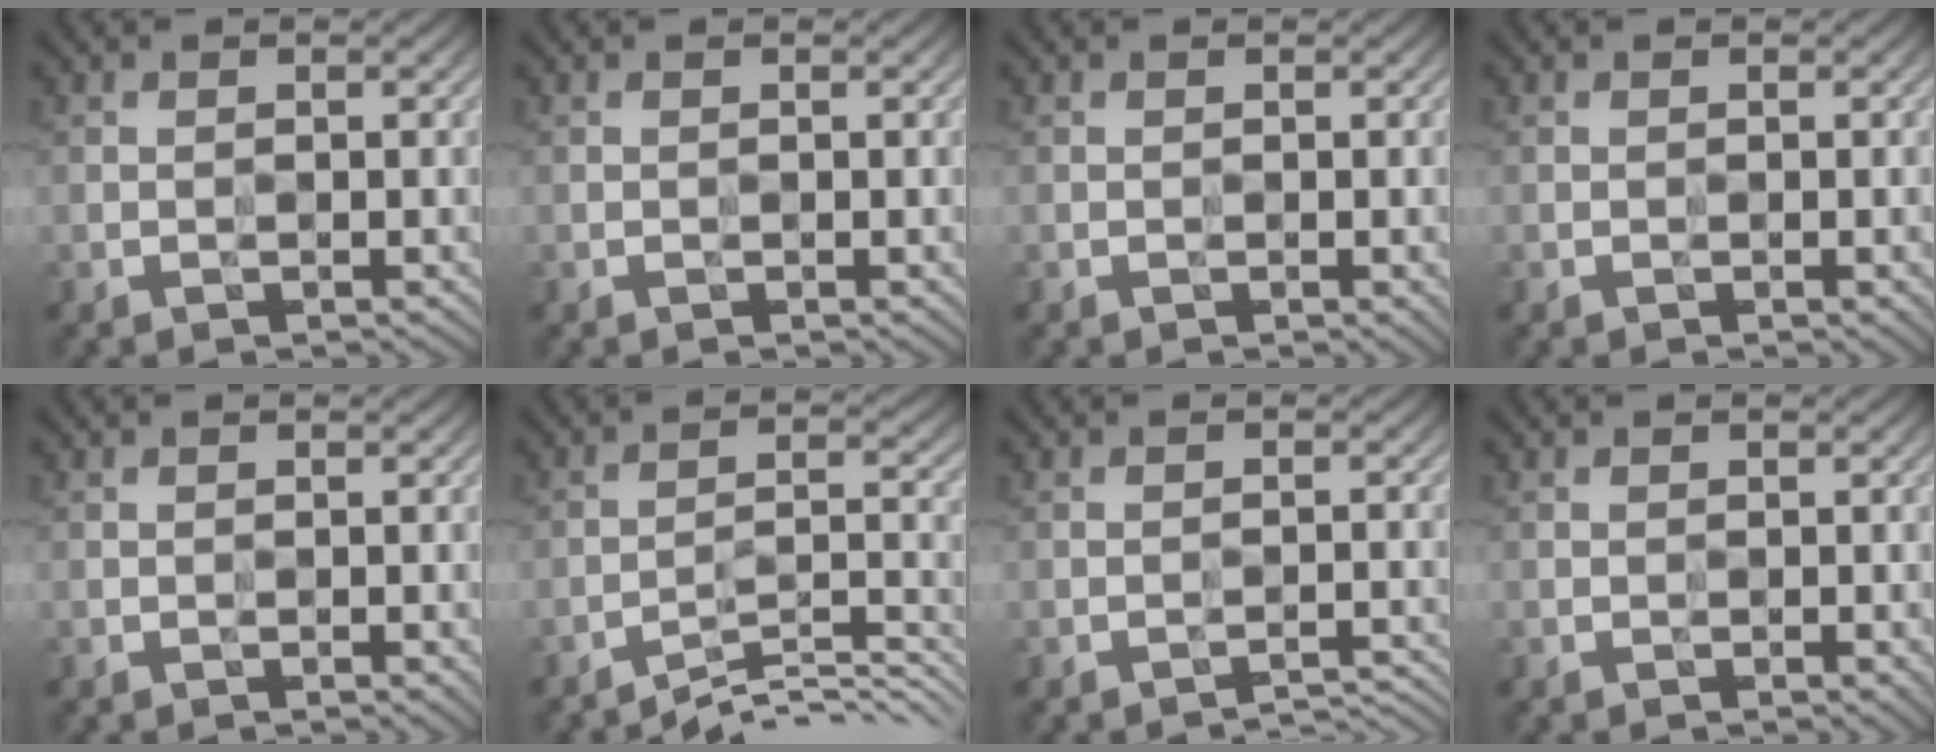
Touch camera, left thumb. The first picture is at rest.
{"total": 0.0}
{"total": 1.9, "force": [-0.6, 0.9, 1.6], "torque": [-0.011, -0.003, -0.004]}
{"total": 1.6, "force": [-0.6, 0.7, 1.4], "torque": [-0.009, -0.001, -0.004]}
{"total": 1.7, "force": [-0.5, 0.8, 1.4], "torque": [-0.011, -0.002, -0.004]}
{"total": 6.5, "force": [-6.1, 0.6, 2.2], "torque": [-0.024, 0.003, -0.104]}
{"total": 2.8, "force": [-2.8, 0.3, 0.2], "torque": [0.010, -0.003, -0.036]}
{"total": 2.5, "force": [-0.7, 1.2, 2.0], "torque": [-0.016, -0.004, -0.004]}